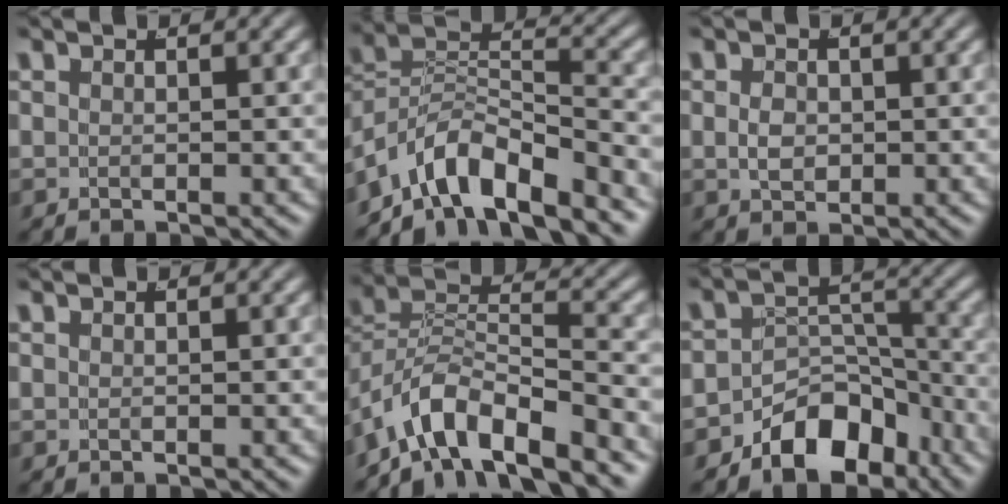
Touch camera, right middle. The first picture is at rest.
{"total": 9.4, "force": [-4.9, 5.9, 5.4], "torque": [-0.094, -0.020, -0.077]}
{"total": 1.3, "force": [0.0, 0.8, 1.0], "torque": [-0.018, -0.006, 0.007]}
{"total": 0.0}
{"total": 8.1, "force": [-4.7, 4.6, 4.8], "torque": [-0.097, -0.019, -0.073]}
{"total": 7.0, "force": [-4.4, 4.6, 2.9], "torque": [-0.031, -0.007, -0.076]}